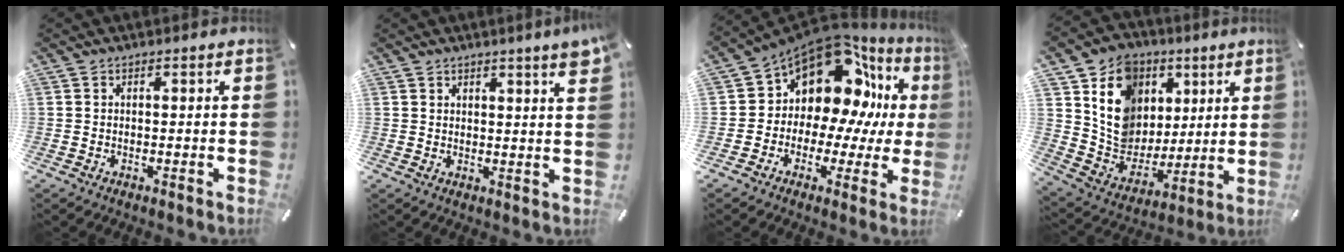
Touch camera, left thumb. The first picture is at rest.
{"total": 3.6, "force": [2.8, 0.1, 2.3], "torque": [-0.034, -0.014, 0.046]}
{"total": 14.3, "force": [7.6, 9.6, 7.3], "torque": [-0.120, -0.083, 0.128]}
{"total": 16.1, "force": [5.2, 14.3, 5.2], "torque": [-0.082, -0.028, 0.109]}